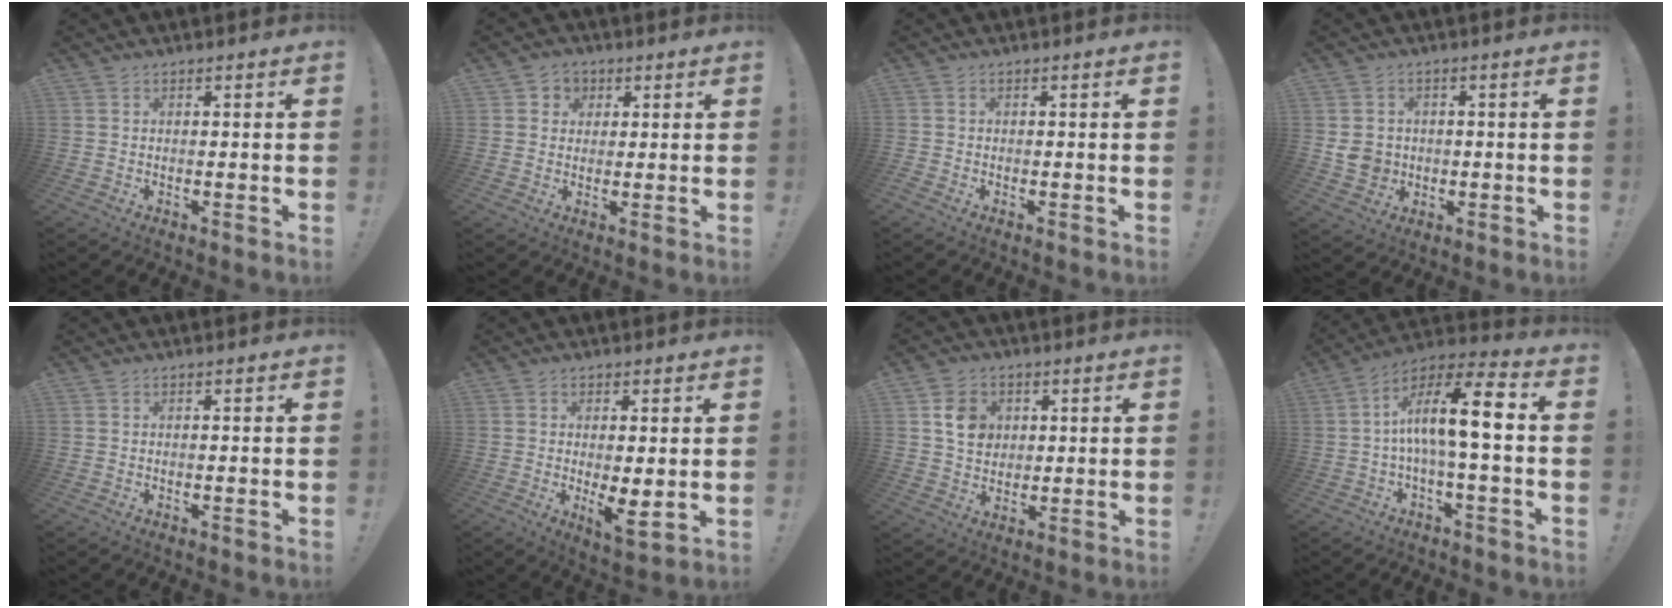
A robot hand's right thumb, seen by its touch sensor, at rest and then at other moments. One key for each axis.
{"total": 4.2, "fx": 0.9, "fy": 4.0, "fz": 0.8, "tx": -0.003, "ty": -0.005, "tz": 0.014}
{"total": 0.7, "fx": -0.4, "fy": 0.5, "fz": 0.2, "tx": -0.006, "ty": 0.003, "tz": -0.006}
{"total": 7.1, "fx": 0.0, "fy": 6.6, "fz": 2.4, "tx": -0.050, "ty": 0.003, "tz": 0.004}
{"total": 0.0}
{"total": 6.9, "fx": -0.2, "fy": 1.8, "fz": 6.7, "tx": -0.092, "ty": -0.022, "tz": -0.003}
{"total": 8.6, "fx": 2.6, "fy": 7.4, "fz": 3.6, "tx": -0.042, "ty": -0.003, "tz": 0.052}
{"total": 15.2, "fx": 0.0, "fy": 3.9, "fz": 14.7, "tx": -0.254, "ty": 0.005, "tz": -0.010}